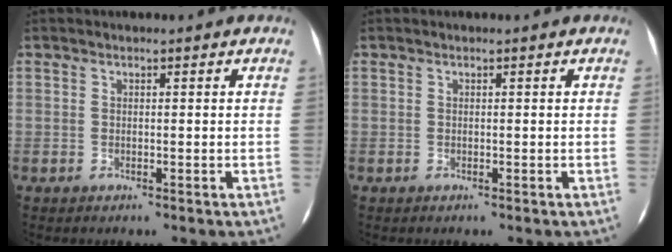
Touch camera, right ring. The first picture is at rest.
{"total": 0.0}